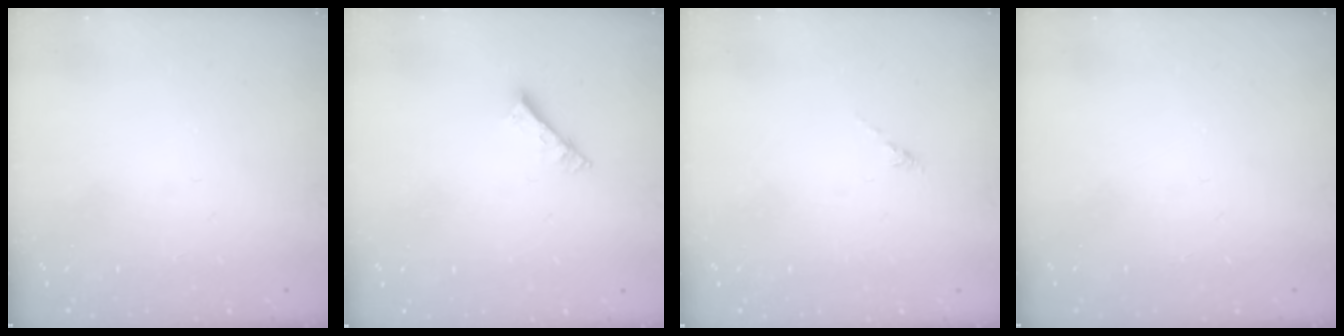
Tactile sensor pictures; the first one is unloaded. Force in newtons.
{"total": 3.0, "press": 3.0, "slide": 0.4}
{"total": 0.0}
{"total": 0.0}